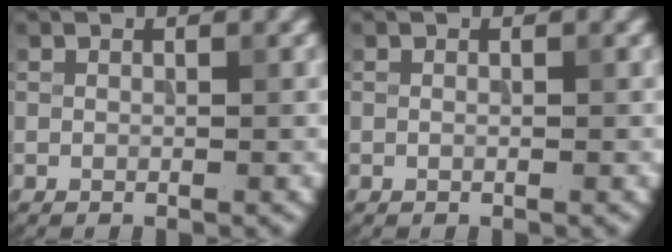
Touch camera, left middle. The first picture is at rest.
{"total": 0.0}